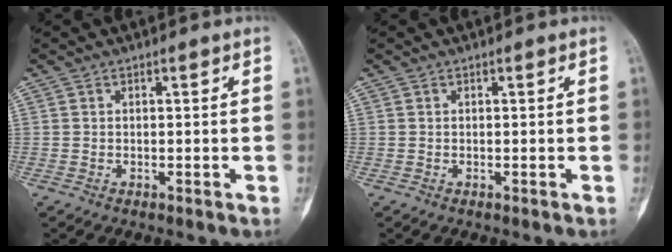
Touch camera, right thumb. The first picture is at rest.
{"total": 0.0}